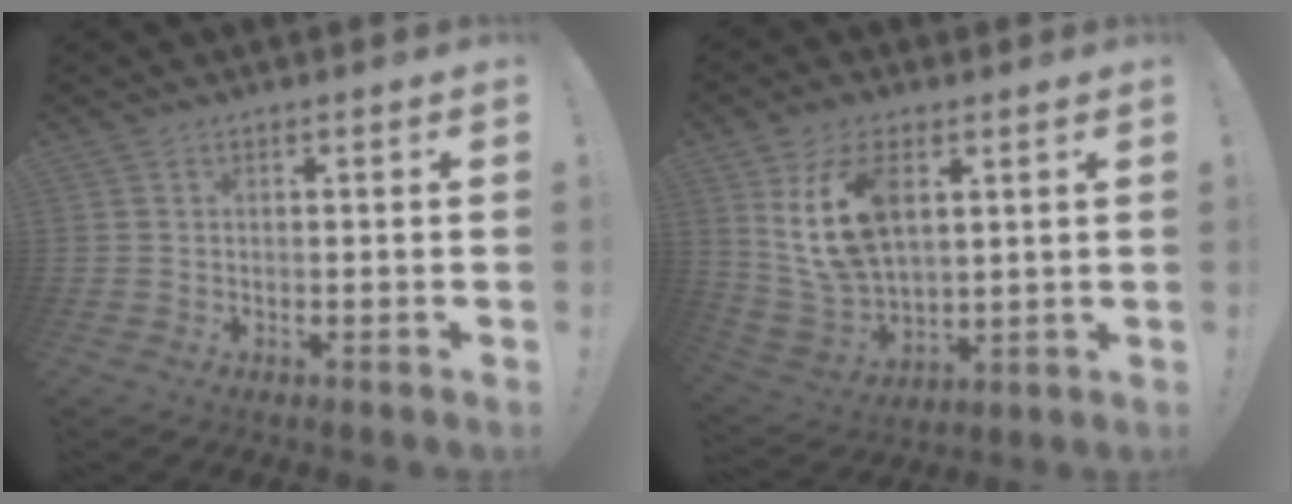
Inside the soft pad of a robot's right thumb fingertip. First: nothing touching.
{"total": 15.4, "force": [6.0, 9.2, 10.8], "torque": [-0.209, -0.022, 0.110]}